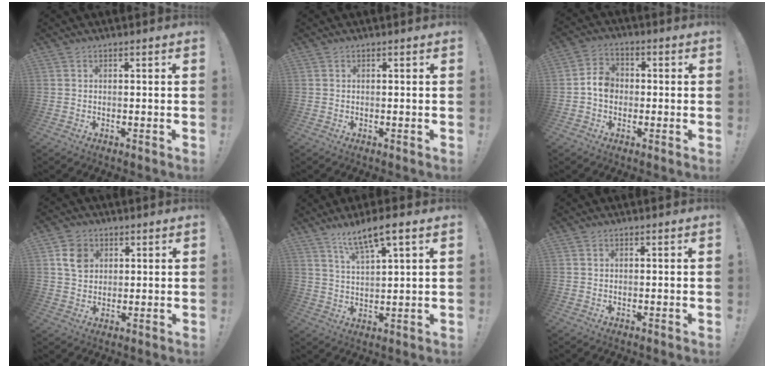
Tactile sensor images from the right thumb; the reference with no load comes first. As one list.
[{"total": 0.0}, {"total": 6.6, "force": [-1.0, 5.4, 3.6], "torque": [-0.054, 0.021, -0.016]}, {"total": 7.2, "force": [2.9, 5.7, 3.2], "torque": [-0.035, -0.005, 0.053]}, {"total": 8.7, "force": [6.2, 1.4, 6.0], "torque": [-0.106, -0.030, 0.107]}, {"total": 0.6, "force": [0.4, 0.3, 0.2], "torque": [0.004, -0.003, 0.007]}]